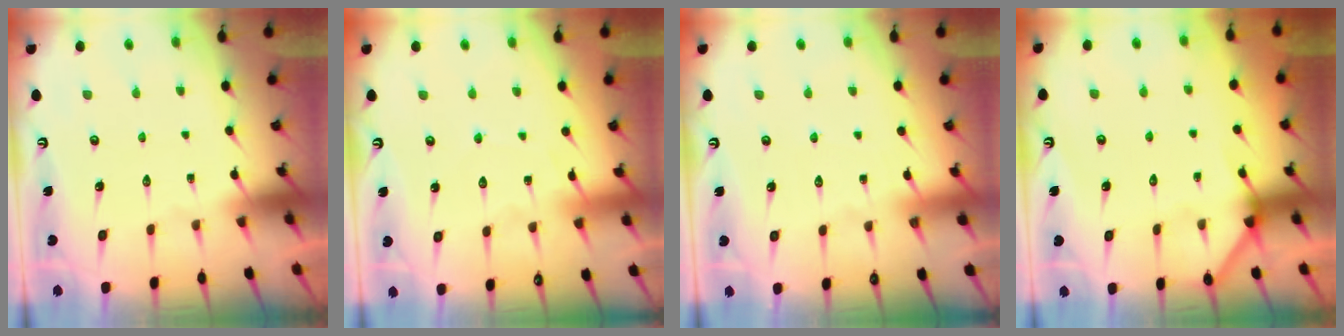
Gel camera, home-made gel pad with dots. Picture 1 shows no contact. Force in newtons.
{"total": 4.6, "press": 4.6, "slide": 0.6}
{"total": 3.4, "press": 3.4, "slide": 0.4}
{"total": 3.7, "press": 3.7, "slide": 0.4}